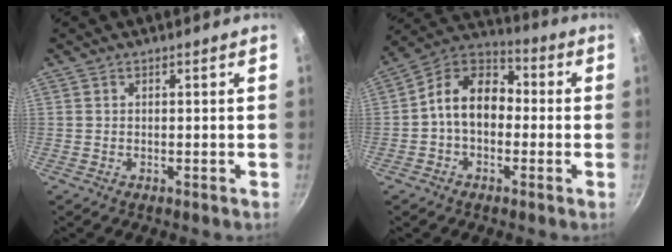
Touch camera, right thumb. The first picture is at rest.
{"total": 11.7, "force": [-0.8, 8.4, 8.1], "torque": [-0.098, 0.044, -0.040]}